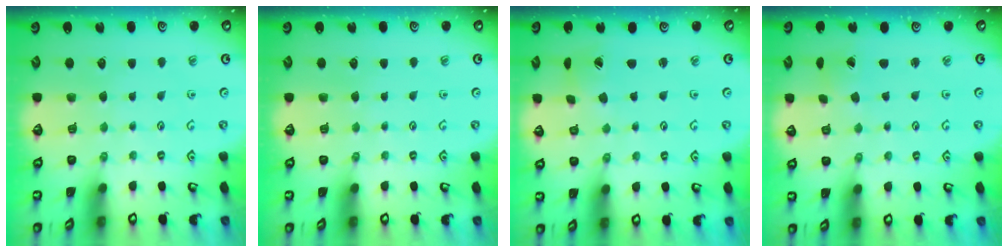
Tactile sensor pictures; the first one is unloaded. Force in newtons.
{"total": 0.0}
{"total": 2.2, "press": 2.2, "slide": 0.1}
{"total": 1.4, "press": 1.4, "slide": 0.1}